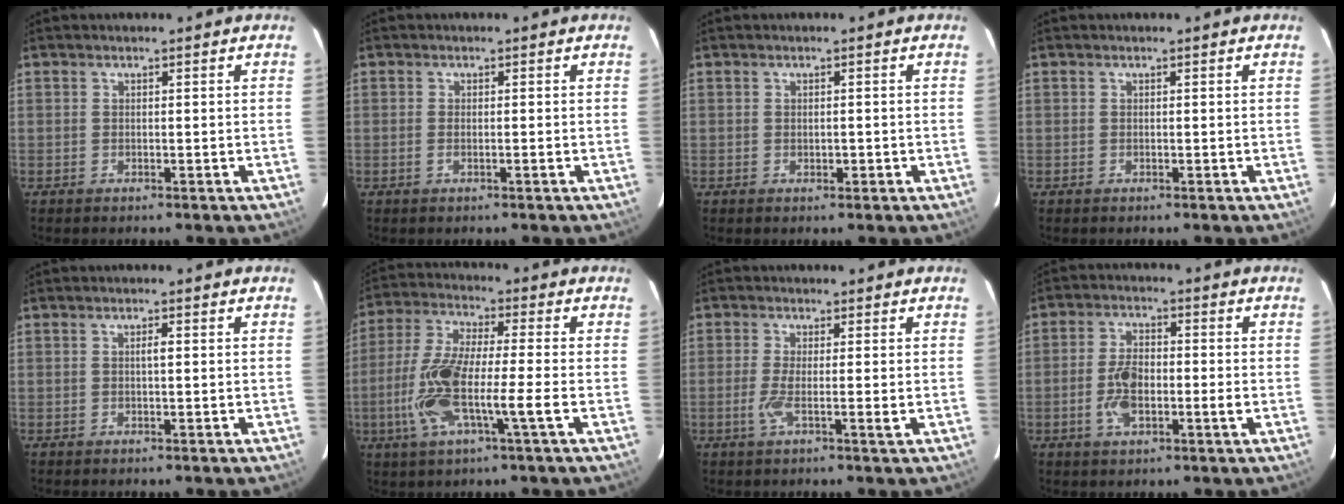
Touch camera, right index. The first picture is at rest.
{"total": 1.0, "force": [-0.3, 0.1, 0.9], "torque": [-0.019, -0.001, -0.003]}
{"total": 1.0, "force": [-0.2, 0.5, 0.8], "torque": [-0.013, 0.000, -0.001]}
{"total": 0.0}
{"total": 1.0, "force": [0.1, 0.1, 1.0], "torque": [-0.019, 0.002, 0.001]}
{"total": 11.7, "force": [-3.1, 0.9, 11.2], "torque": [-0.234, -0.002, -0.066]}
{"total": 3.5, "force": [-0.7, 0.0, 3.4], "torque": [-0.071, -0.005, -0.015]}
{"total": 6.6, "force": [-1.3, 2.4, 6.0], "torque": [-0.127, 0.007, -0.027]}